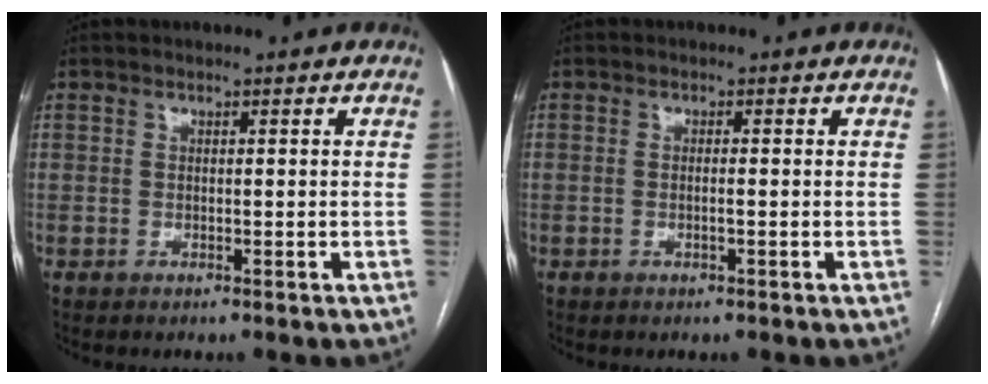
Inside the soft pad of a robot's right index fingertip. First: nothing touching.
{"total": 0.9, "force": [-0.1, 0.0, 0.9], "torque": [-0.015, 0.000, 0.001]}